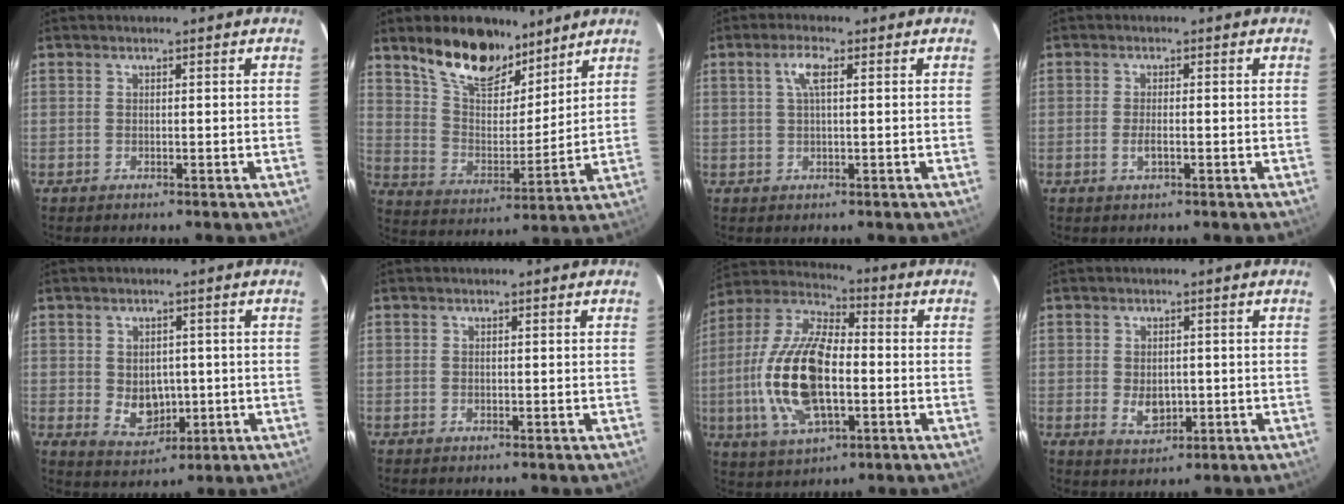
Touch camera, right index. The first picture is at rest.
{"total": 15.3, "force": [11.2, 7.2, 7.6], "torque": [-0.141, 0.015, 0.202]}
{"total": 3.3, "force": [1.0, 0.8, 3.1], "torque": [-0.063, 0.008, 0.019]}
{"total": 2.2, "force": [-0.8, 0.7, 1.9], "torque": [-0.037, -0.004, -0.013]}
{"total": 6.5, "force": [-0.5, 5.1, 3.9], "torque": [-0.070, -0.005, 0.010]}
{"total": 0.6, "force": [-0.4, 0.2, 0.4], "torque": [-0.009, 0.000, -0.008]}
{"total": 19.9, "force": [-2.8, 9.1, 17.5], "torque": [-0.366, 0.000, -0.054]}
{"total": 4.8, "force": [-0.6, 3.3, 3.4], "torque": [-0.058, -0.007, -0.001]}